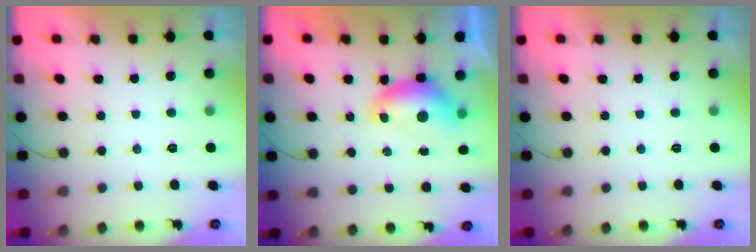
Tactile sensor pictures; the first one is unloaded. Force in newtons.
{"total": 7.5, "press": 7.5, "slide": 0.9}
{"total": 0.0}